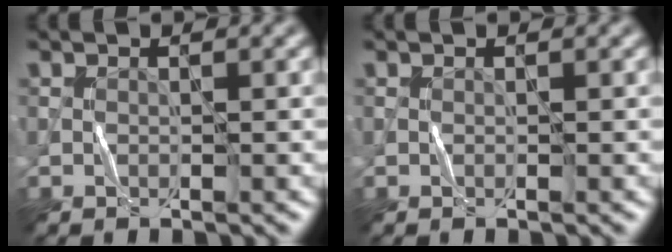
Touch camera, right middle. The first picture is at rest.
{"total": 0.0}